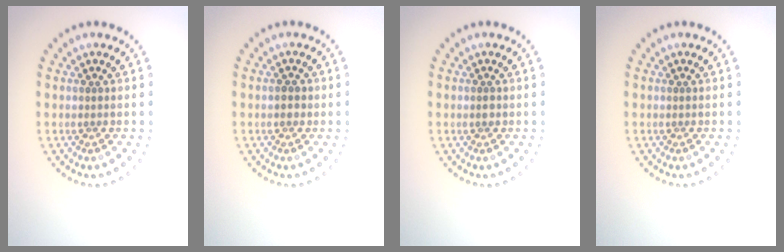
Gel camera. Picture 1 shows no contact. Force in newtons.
{"total": 1.2, "press": 1.2, "slide": 0.2}
{"total": 0.8, "press": 0.8, "slide": 0.1}
{"total": 0.0}